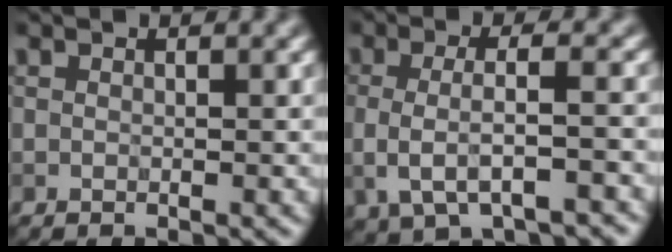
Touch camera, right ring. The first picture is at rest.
{"total": 5.0, "force": [-0.8, 1.9, 4.5], "torque": [-0.089, -0.006, -0.011]}